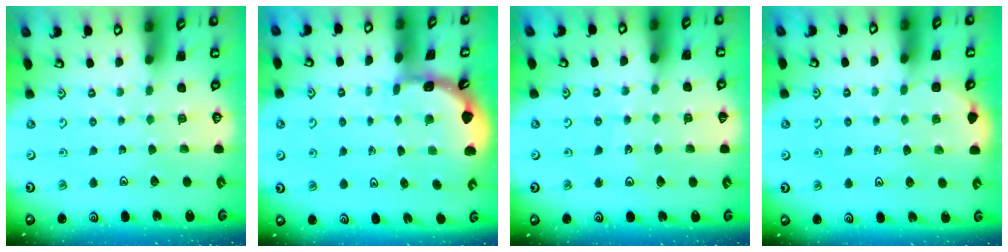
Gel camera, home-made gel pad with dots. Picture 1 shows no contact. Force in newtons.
{"total": 1.7, "press": 1.6, "slide": 0.1}
{"total": 5.5, "press": 5.2, "slide": 1.8}
{"total": 1.8, "press": 1.8, "slide": 0.1}